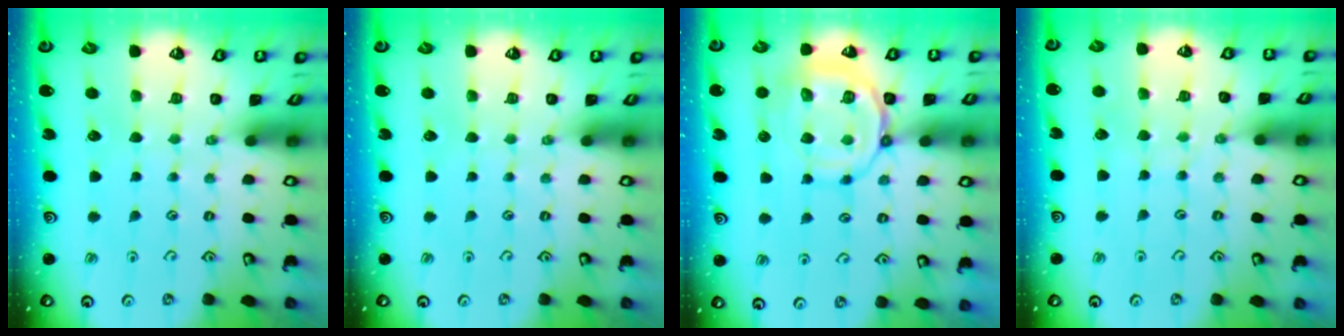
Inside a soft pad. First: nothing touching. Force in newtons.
{"total": 0.0}
{"total": 12.2, "press": 12.0, "slide": 1.6}
{"total": 3.8, "press": 3.8, "slide": 0.5}